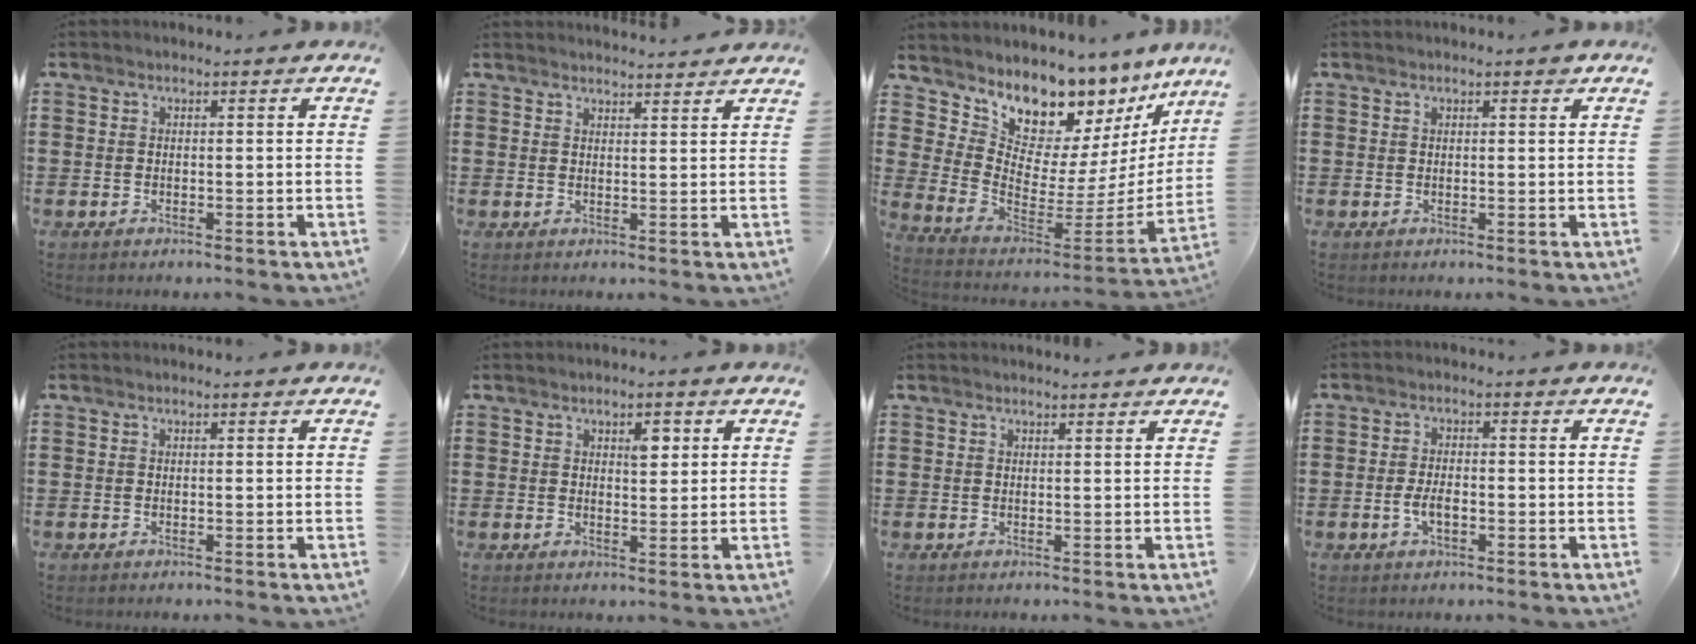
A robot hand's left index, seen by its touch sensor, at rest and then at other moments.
{"total": 2.2, "force": [2.2, -0.1, 0.1], "torque": [-0.007, -0.006, 0.043]}
{"total": 8.0, "force": [7.2, 3.4, 0.6], "torque": [-0.049, -0.084, 0.128]}
{"total": 1.0, "force": [0.6, 0.4, 0.6], "torque": [-0.014, 0.003, 0.012]}
{"total": 0.0}
{"total": 3.2, "force": [1.5, 1.5, 2.3], "torque": [-0.026, -0.002, 0.020]}
{"total": 0.9, "force": [0.9, 0.0, 0.1], "torque": [-0.005, -0.001, 0.018]}
{"total": 3.5, "force": [-0.9, 1.5, 3.0], "torque": [-0.069, 0.000, -0.021]}